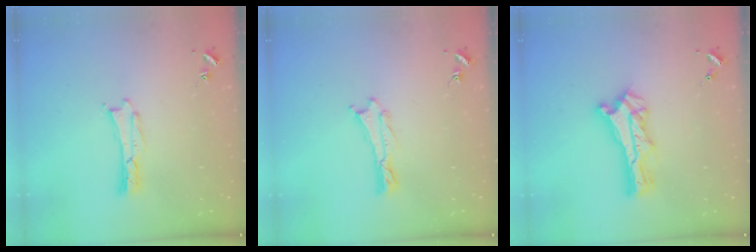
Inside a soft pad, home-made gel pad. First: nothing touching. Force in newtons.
{"total": 0.0}
{"total": 3.2, "press": 3.2, "slide": 0.3}